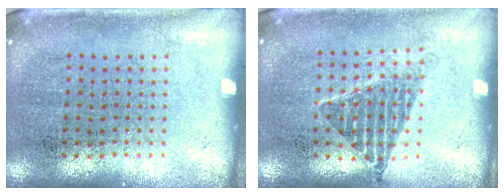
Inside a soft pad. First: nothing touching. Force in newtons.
{"total": 1.1, "press": 1.0, "slide": 0.6}